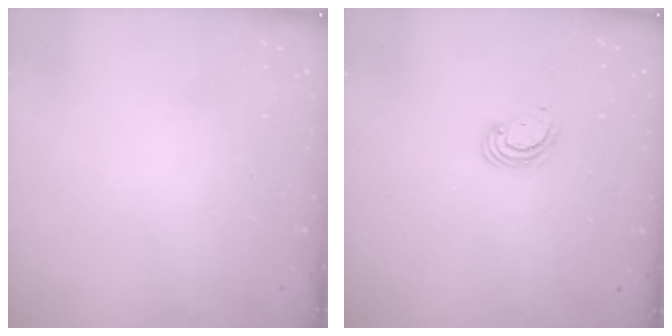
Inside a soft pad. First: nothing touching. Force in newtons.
{"total": 2.4, "press": 2.4, "slide": 0.2}